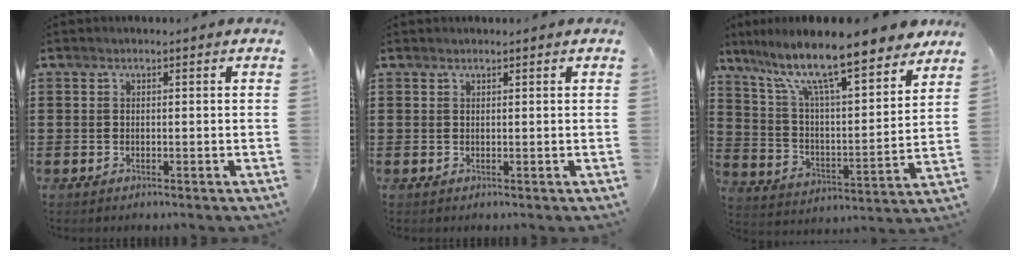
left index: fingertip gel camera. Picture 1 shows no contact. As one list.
[{"total": 0.6, "force": [0.6, 0.0, 0.2], "torque": [-0.004, -0.001, 0.012]}, {"total": 12.9, "force": [10.2, 2.0, 7.7], "torque": [-0.177, -0.060, 0.172]}]